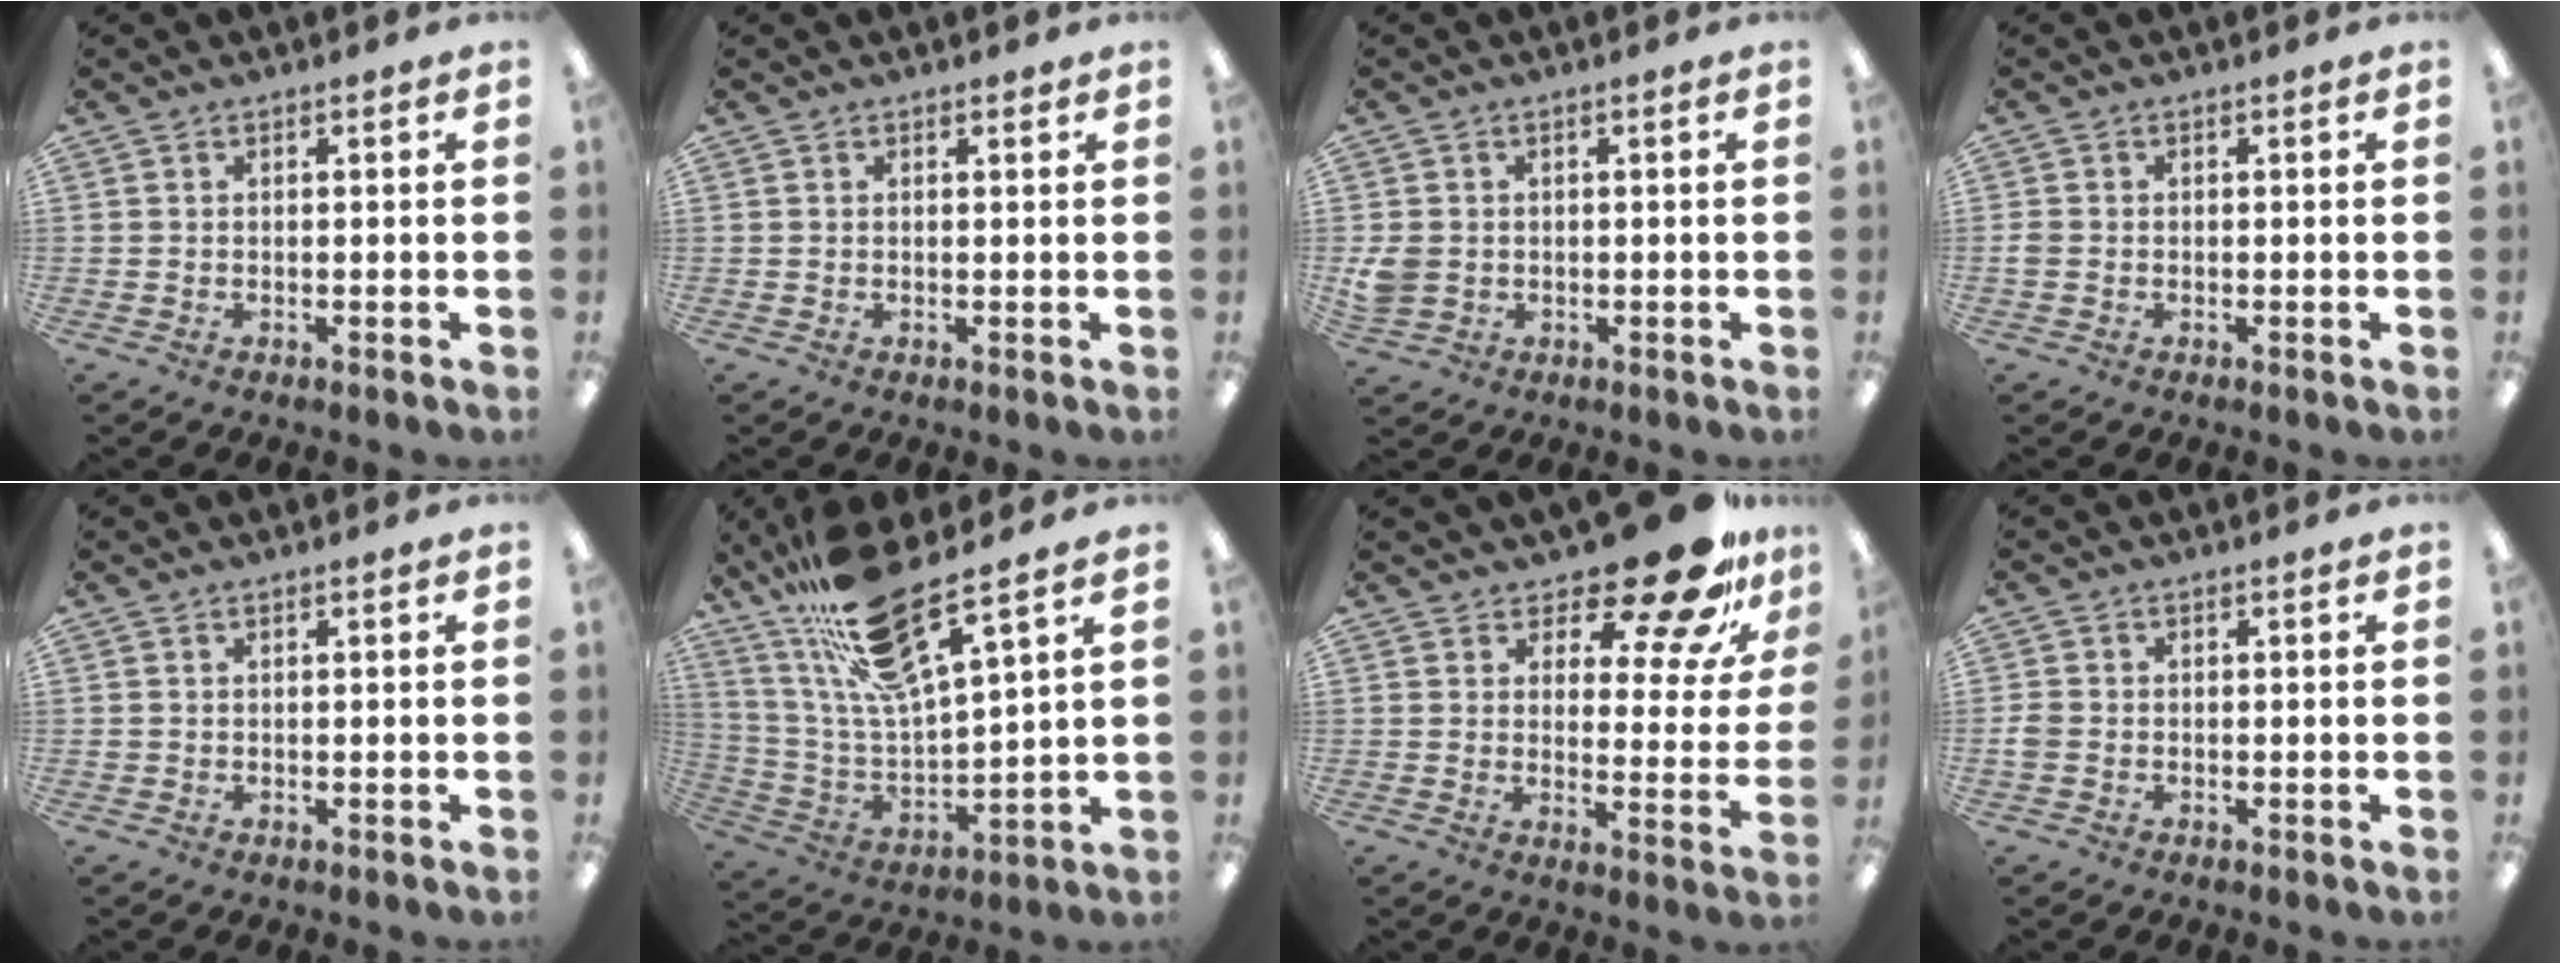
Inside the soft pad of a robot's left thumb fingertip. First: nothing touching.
{"total": 0.7, "force": [0.6, 0.2, 0.3], "torque": [-0.008, 0.001, 0.011]}
{"total": 4.2, "force": [0.1, 3.7, 2.1], "torque": [-0.037, 0.002, 0.004]}
{"total": 1.2, "force": [-0.3, 1.0, 0.7], "torque": [-0.011, 0.003, -0.005]}
{"total": 0.5, "force": [0.3, 0.4, 0.2], "torque": [-0.005, 0.005, 0.003]}
{"total": 20.3, "force": [14.8, 4.6, 13.1], "torque": [-0.268, -0.082, 0.253]}
{"total": 17.6, "force": [13.7, 5.4, 9.6], "torque": [-0.140, -0.096, 0.228]}
{"total": 2.0, "force": [-0.4, 1.7, 1.0], "torque": [-0.017, 0.004, -0.007]}